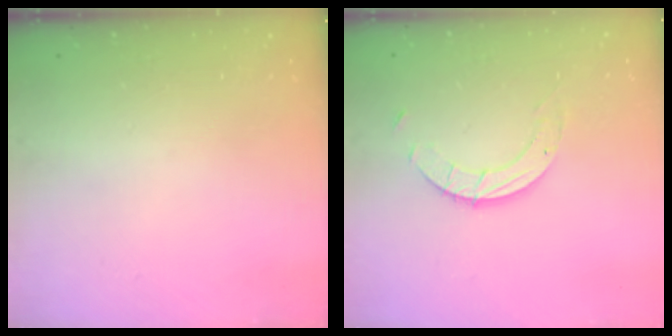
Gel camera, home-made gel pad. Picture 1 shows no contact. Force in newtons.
{"total": 4.9, "press": 4.9, "slide": 0.3}